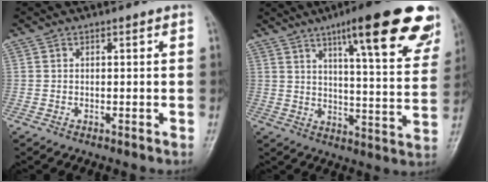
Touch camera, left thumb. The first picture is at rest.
{"total": 23.6, "force": [14.3, 4.9, 18.2], "torque": [-0.218, -0.045, 0.190]}